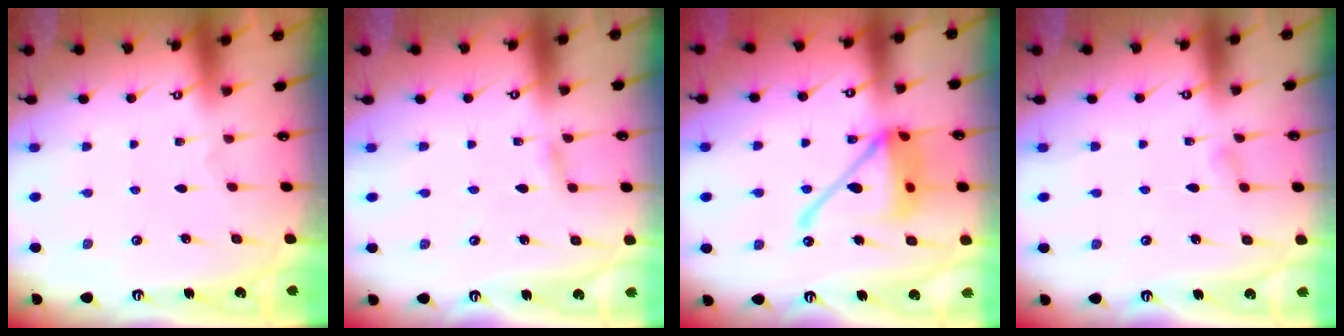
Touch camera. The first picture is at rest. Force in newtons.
{"total": 2.9, "press": 2.9, "slide": 0.4}
{"total": 17.4, "press": 17.2, "slide": 2.3}
{"total": 5.2, "press": 5.1, "slide": 0.7}